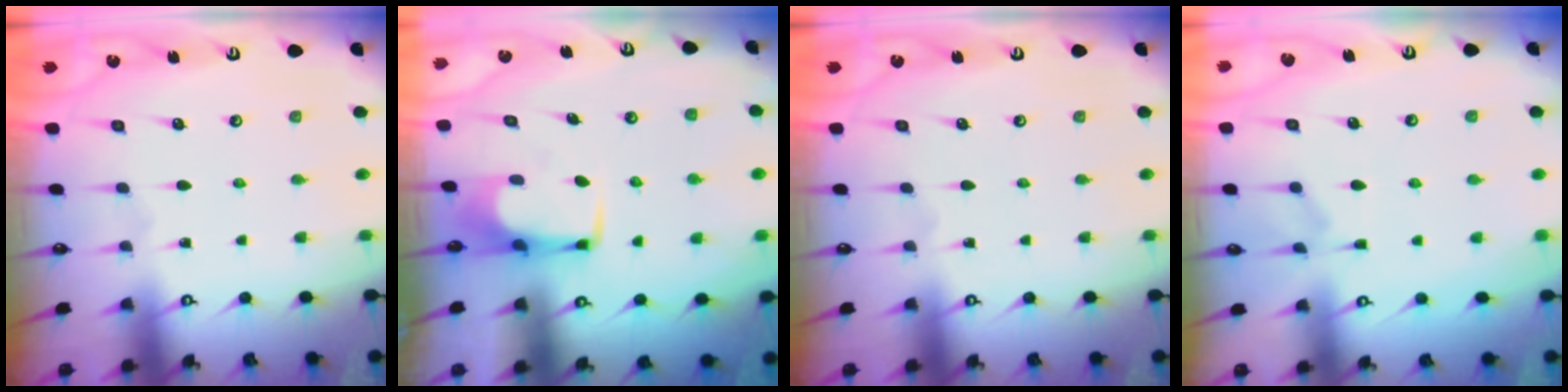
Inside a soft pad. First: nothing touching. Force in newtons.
{"total": 1.9, "press": 1.7, "slide": 0.7}
{"total": 0.0}
{"total": 3.8, "press": 3.6, "slide": 1.3}